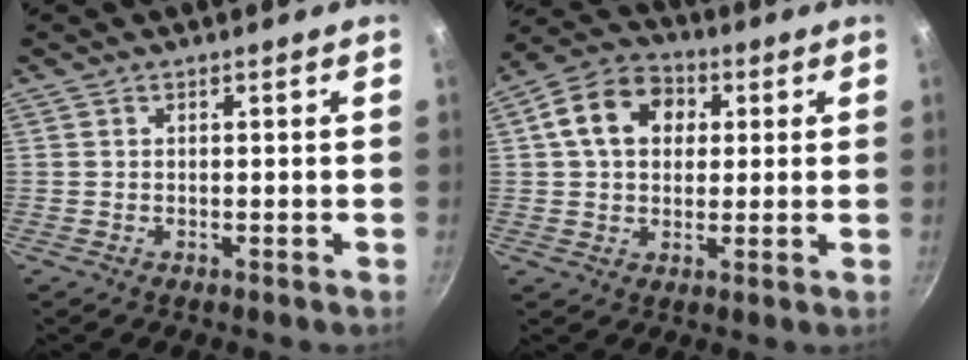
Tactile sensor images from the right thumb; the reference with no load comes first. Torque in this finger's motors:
{"motor_torque": [-0.54, 1.87, 1.20, 0.29, 0.26]}